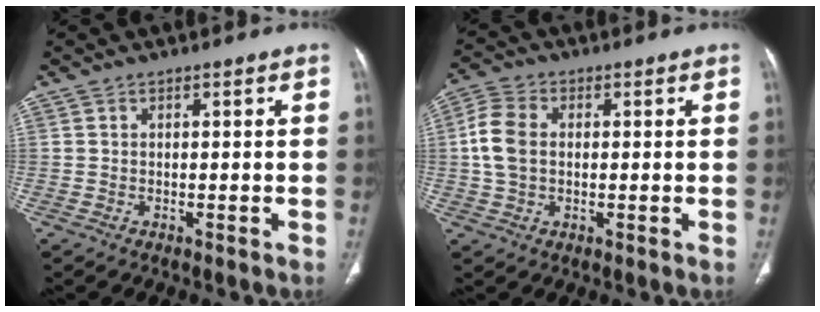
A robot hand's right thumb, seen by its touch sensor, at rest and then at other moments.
{"total": 7.2, "force": [0.5, 5.0, 5.2], "torque": [-0.115, 0.014, 0.006]}